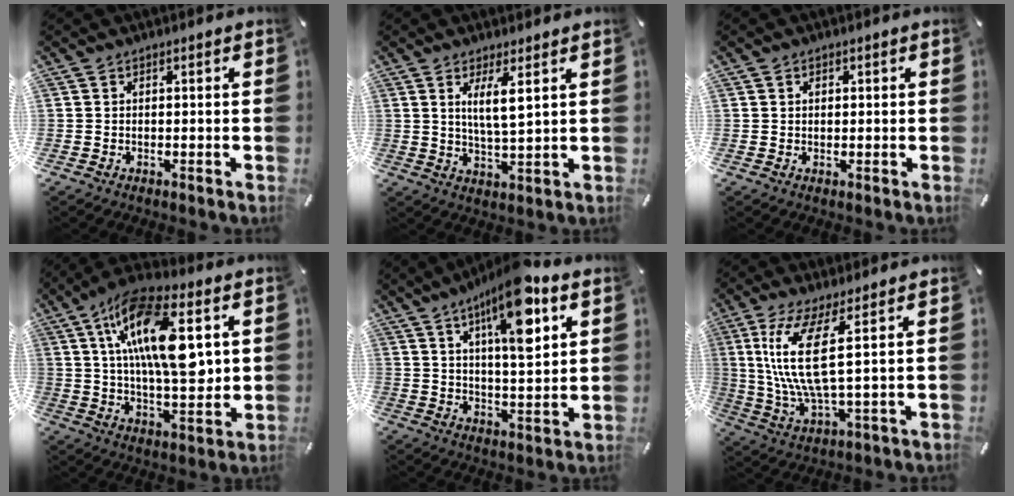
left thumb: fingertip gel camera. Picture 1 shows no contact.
{"total": 6.4, "force": [2.8, 1.2, 5.6], "torque": [-0.102, -0.005, 0.043]}
{"total": 1.1, "force": [0.3, 1.0, 0.3], "torque": [0.002, 0.004, 0.002]}
{"total": 19.8, "force": [5.9, 8.1, 17.0], "torque": [-0.297, -0.005, 0.091]}
{"total": 15.1, "force": [7.7, 4.5, 12.2], "torque": [-0.200, -0.030, 0.120]}
{"total": 13.4, "force": [3.4, 3.3, 12.6], "torque": [-0.277, -0.014, 0.054]}